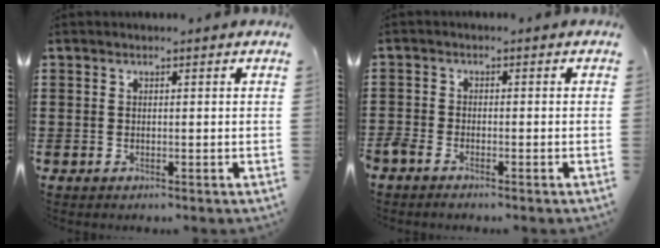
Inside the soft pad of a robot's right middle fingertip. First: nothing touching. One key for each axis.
{"total": 1.6, "fx": -1.4, "fy": 0.4, "fz": 0.6, "tx": -0.021, "ty": -0.001, "tz": -0.030}